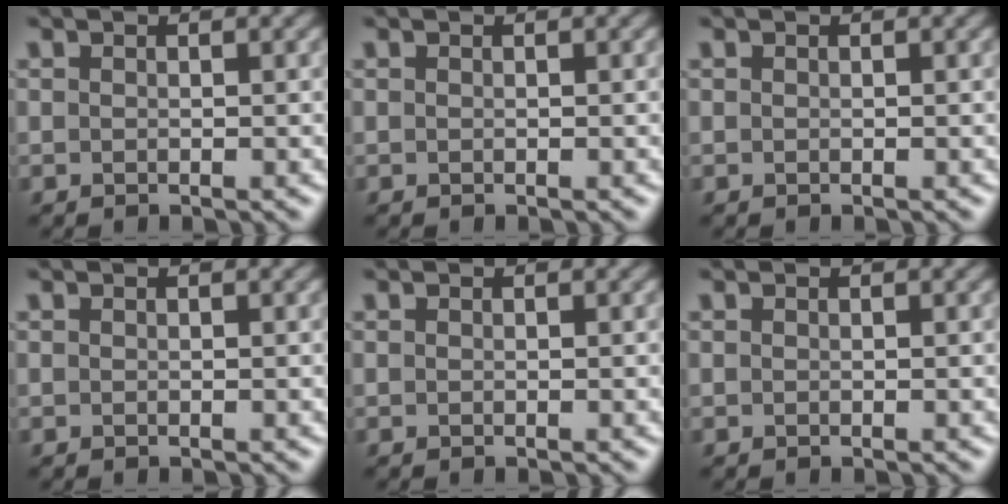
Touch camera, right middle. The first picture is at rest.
{"total": 0.0}
{"total": 0.0}
{"total": 0.0}
{"total": 0.0}
{"total": 0.0}